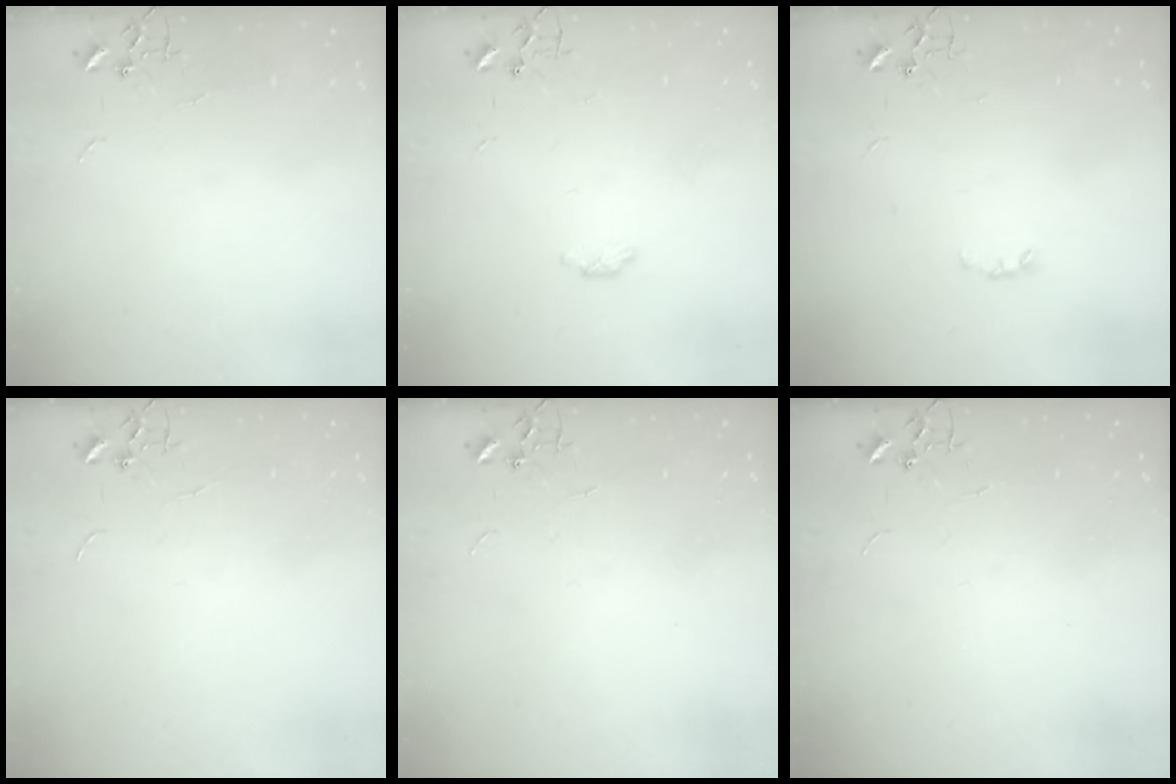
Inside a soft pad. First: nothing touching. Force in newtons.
{"total": 2.8, "press": 2.8, "slide": 0.5}
{"total": 3.2, "press": 3.2, "slide": 0.6}
{"total": 0.0}
{"total": 0.0}
{"total": 0.0}